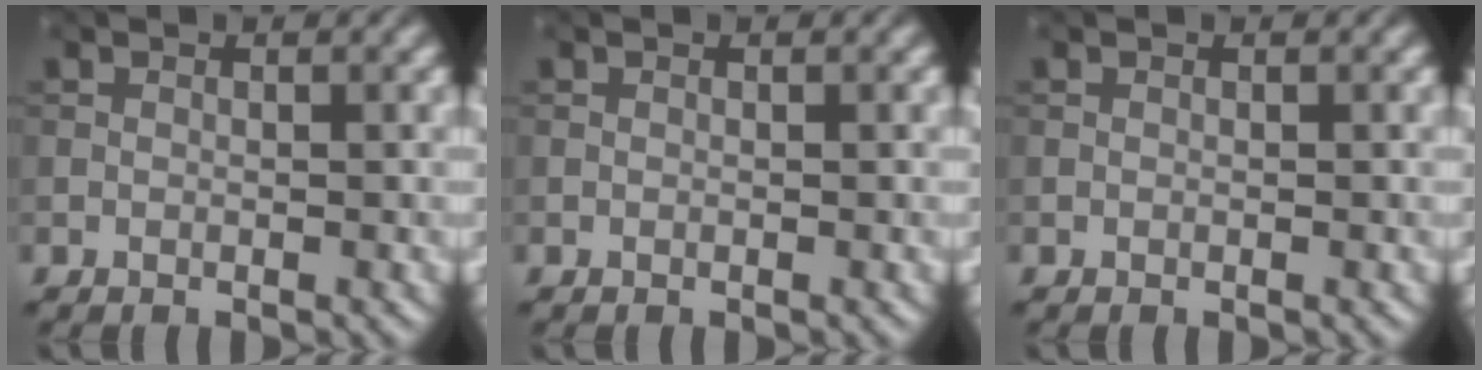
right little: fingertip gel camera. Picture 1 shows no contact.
{"total": 0.0}
{"total": 0.0}